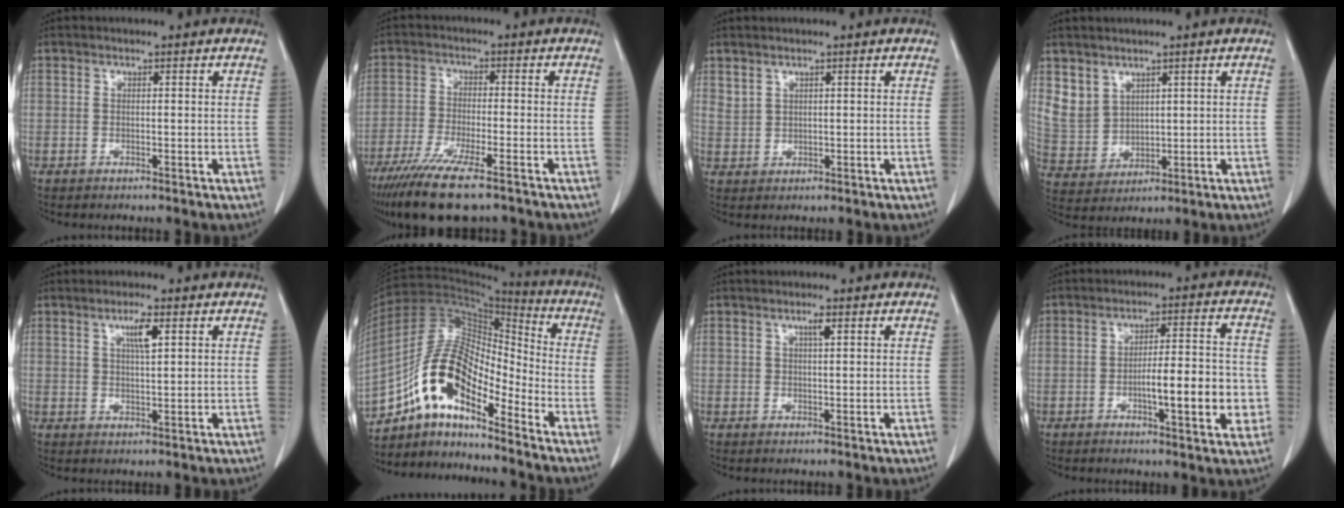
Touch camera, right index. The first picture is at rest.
{"total": 12.3, "force": [-9.0, 1.6, 8.2], "torque": [-0.148, -0.033, -0.148]}
{"total": 1.8, "force": [1.6, 0.9, 0.4], "torque": [0.001, 0.002, 0.037]}
{"total": 6.0, "force": [3.7, 4.5, 1.3], "torque": [-0.034, 0.008, 0.096]}
{"total": 3.5, "force": [1.6, 0.3, 3.1], "torque": [-0.056, -0.001, 0.027]}
{"total": 14.0, "force": [-9.3, 4.3, 9.5], "torque": [-0.182, 0.038, -0.168]}
{"total": 1.4, "force": [0.7, 0.0, 1.2], "torque": [-0.022, -0.001, 0.011]}
{"total": 10.2, "force": [-2.5, 2.0, 9.7], "torque": [-0.146, 0.011, -0.036]}